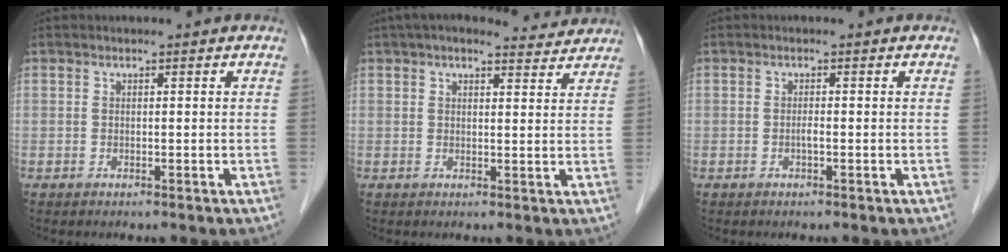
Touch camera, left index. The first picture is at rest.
{"total": 7.9, "force": [7.2, 1.6, 2.8], "torque": [-0.038, 0.020, 0.086]}
{"total": 0.6, "force": [-0.3, 0.0, 0.6], "torque": [-0.010, -0.001, -0.007]}